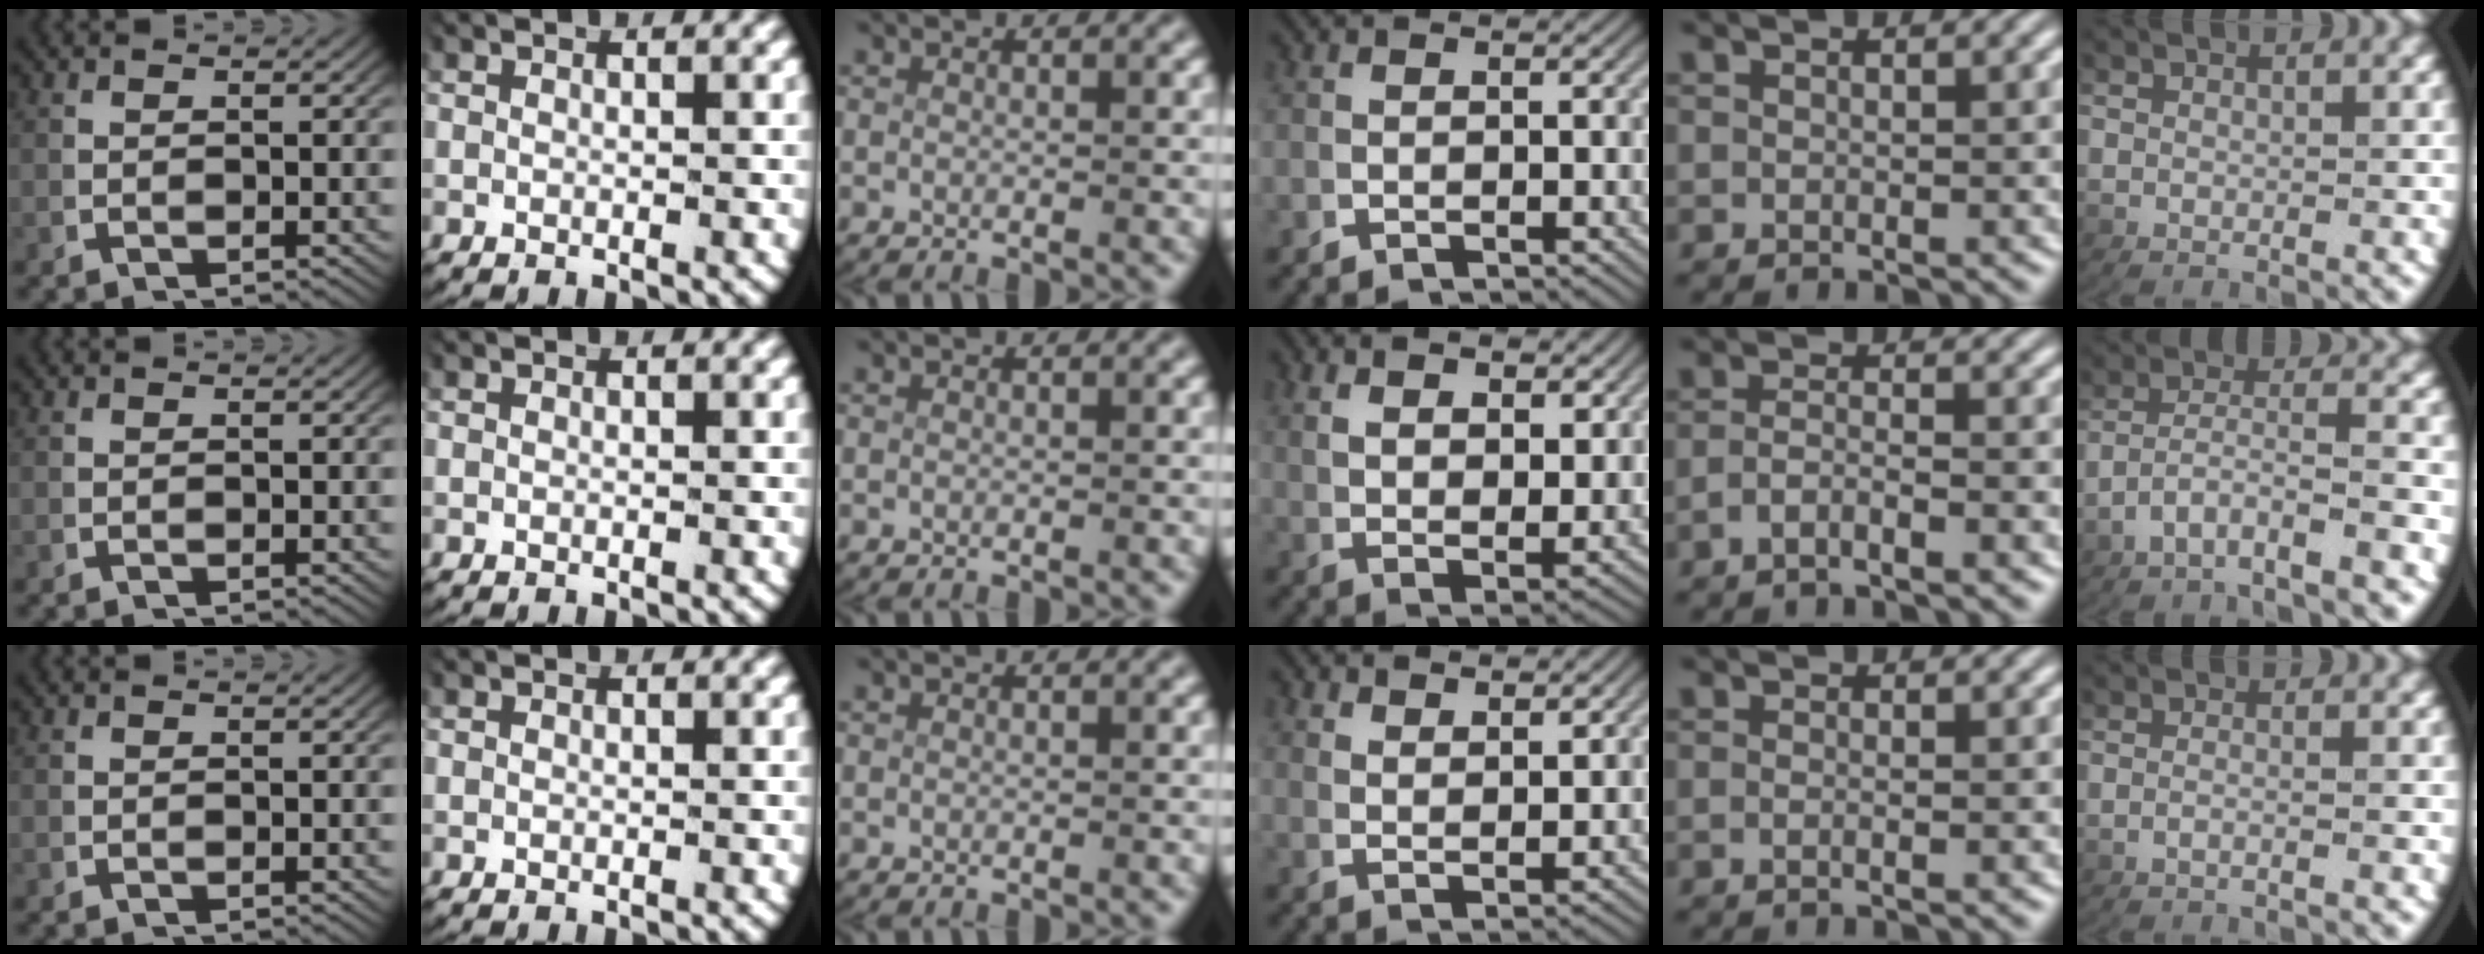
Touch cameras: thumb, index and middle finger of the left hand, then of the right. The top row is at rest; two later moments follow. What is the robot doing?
{"motion": "lift_and_place", "object": "towel"}